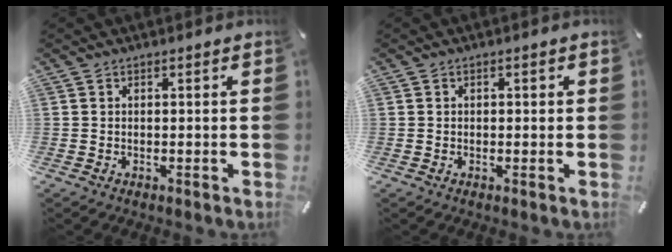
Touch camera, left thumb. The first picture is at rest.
{"total": 0.9, "force": [-0.1, 0.8, 0.3], "torque": [-0.006, 0.005, -0.004]}